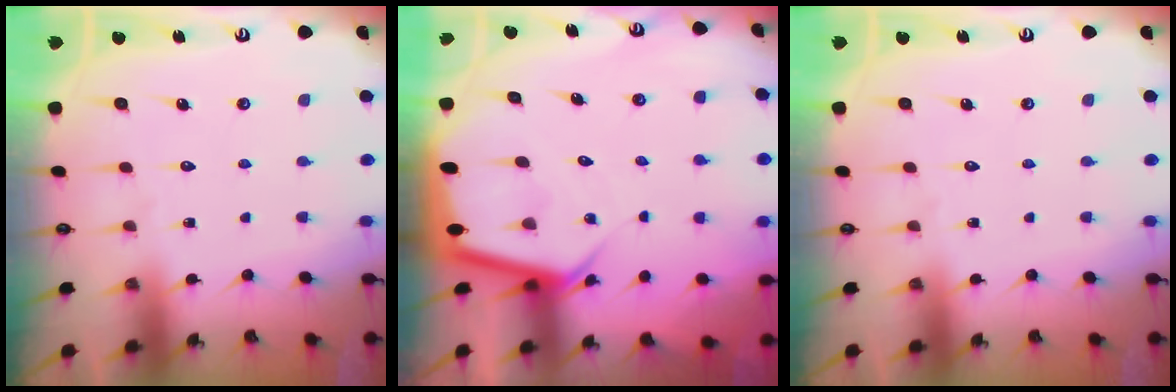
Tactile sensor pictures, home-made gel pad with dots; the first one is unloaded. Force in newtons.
{"total": 6.4, "press": 6.3, "slide": 0.7}
{"total": 0.0}